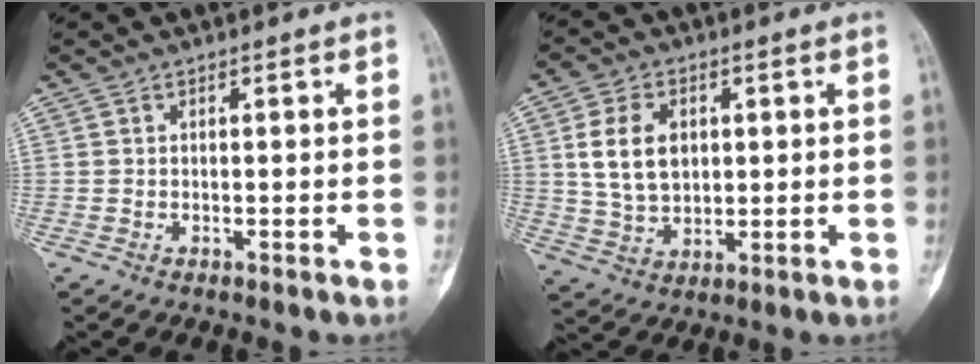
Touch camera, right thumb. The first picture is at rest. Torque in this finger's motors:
{"motor_torque": [0.94, 1.55, 0.89, 0.02, 0.25]}